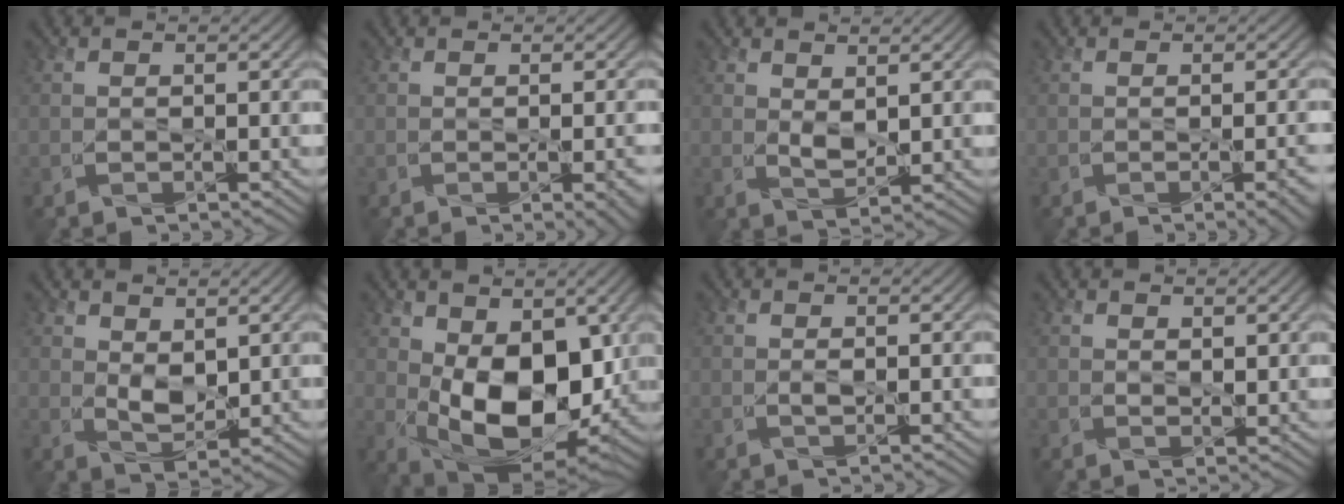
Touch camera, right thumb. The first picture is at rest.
{"total": 2.9, "force": [-0.7, 0.4, 2.8], "torque": [-0.036, 0.002, -0.004]}
{"total": 2.4, "force": [1.4, 0.7, 1.8], "torque": [-0.041, -0.003, 0.031]}
{"total": 3.3, "force": [-0.8, 0.5, 3.2], "torque": [-0.041, 0.002, -0.006]}
{"total": 3.7, "force": [1.7, 1.7, 2.8], "torque": [-0.063, -0.004, 0.037]}
{"total": 13.7, "force": [0.6, 7.8, 11.3], "torque": [-0.198, -0.017, 0.017]}
{"total": 0.8, "force": [0.2, -0.1, 0.8], "torque": [-0.019, 0.002, 0.005]}
{"total": 1.7, "force": [1.3, 0.3, 1.0], "torque": [-0.025, -0.003, 0.030]}